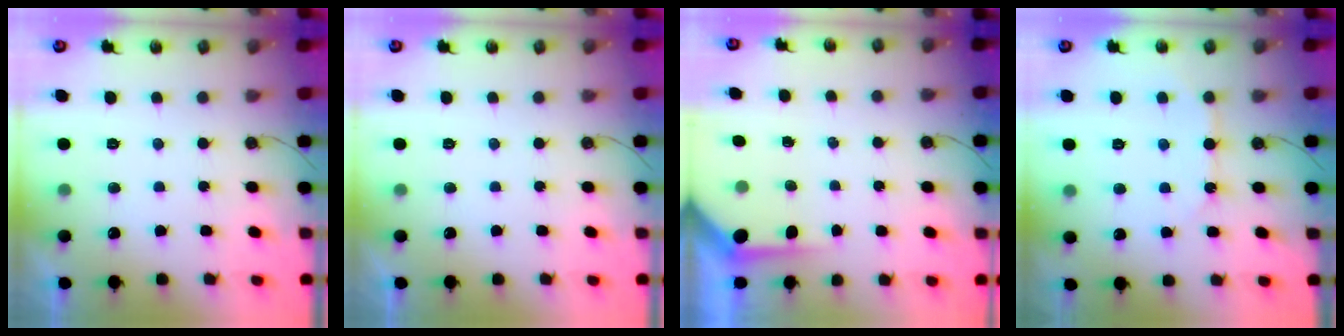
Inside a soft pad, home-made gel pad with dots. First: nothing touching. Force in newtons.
{"total": 0.0}
{"total": 3.6, "press": 3.5, "slide": 0.4}
{"total": 7.4, "press": 7.4, "slide": 0.6}